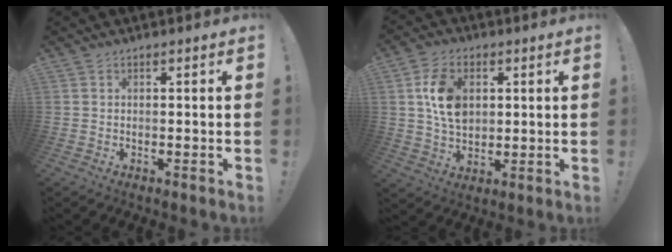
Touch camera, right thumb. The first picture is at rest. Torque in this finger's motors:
{"motor_torque": [1.13, 1.10, 1.23, -1.16, 0.09]}